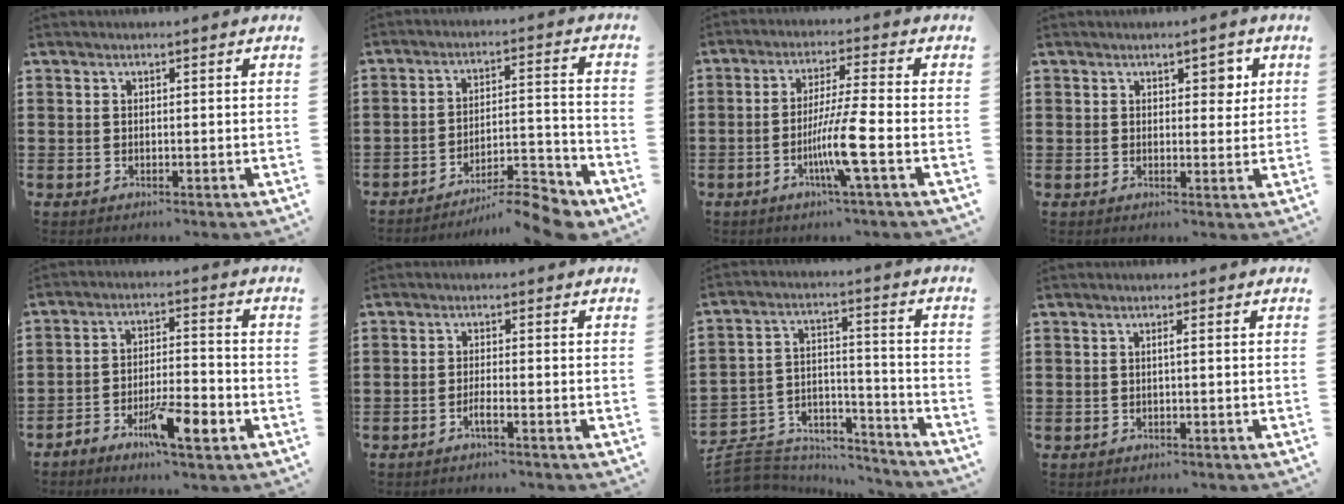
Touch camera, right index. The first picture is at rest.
{"total": 9.2, "force": [-8.4, 1.2, 3.7], "torque": [-0.043, 0.022, -0.158]}
{"total": 8.4, "force": [-3.0, -0.2, 7.9], "torque": [-0.150, -0.015, -0.059]}
{"total": 2.9, "force": [1.5, 1.6, 1.9], "torque": [-0.016, 0.001, 0.020]}
{"total": 8.2, "force": [-4.9, 2.3, 6.1], "torque": [-0.106, 0.012, -0.085]}
{"total": 1.9, "force": [-1.2, 0.0, 1.5], "torque": [-0.026, -0.004, -0.022]}
{"total": 7.5, "force": [-7.0, 2.4, 1.2], "torque": [-0.033, 0.008, -0.140]}
{"total": 0.7, "force": [-0.1, -0.1, 0.7], "torque": [-0.014, -0.003, -0.002]}